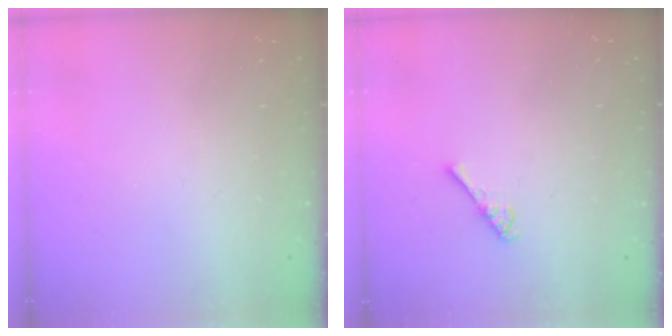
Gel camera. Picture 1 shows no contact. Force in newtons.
{"total": 2.7, "press": 2.6, "slide": 0.4}